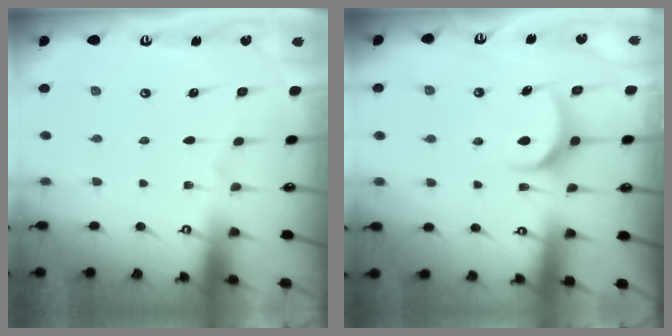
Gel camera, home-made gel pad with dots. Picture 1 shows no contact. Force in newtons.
{"total": 6.8, "press": 6.8, "slide": 0.1}